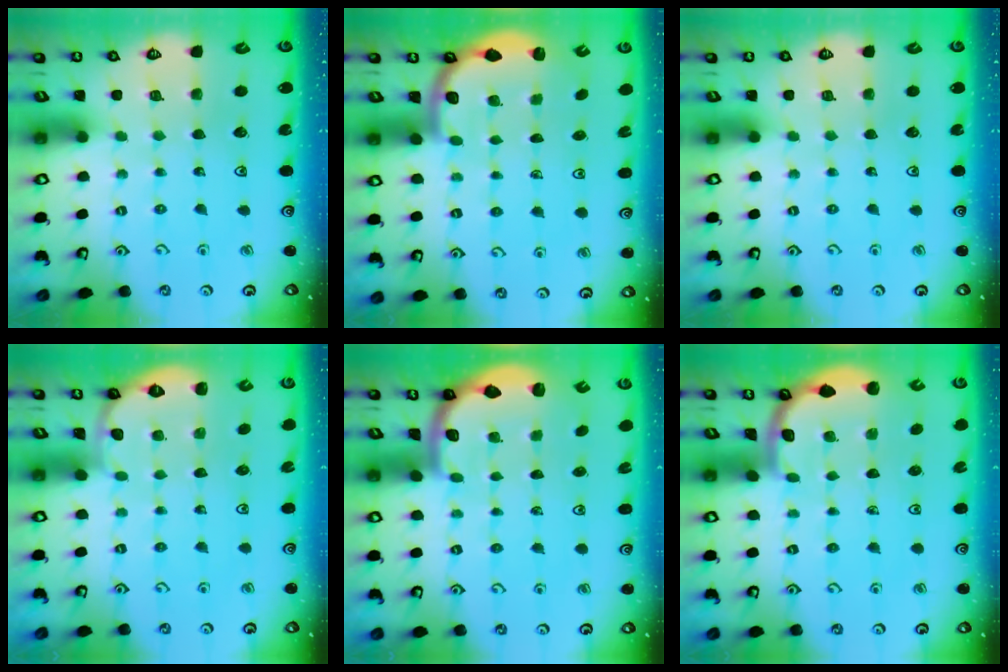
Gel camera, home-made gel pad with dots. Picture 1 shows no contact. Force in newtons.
{"total": 2.5, "press": 2.5, "slide": 0.6}
{"total": 0.0}
{"total": 0.0}
{"total": 2.0, "press": 2.0, "slide": 0.5}
{"total": 1.8, "press": 1.8, "slide": 0.0}